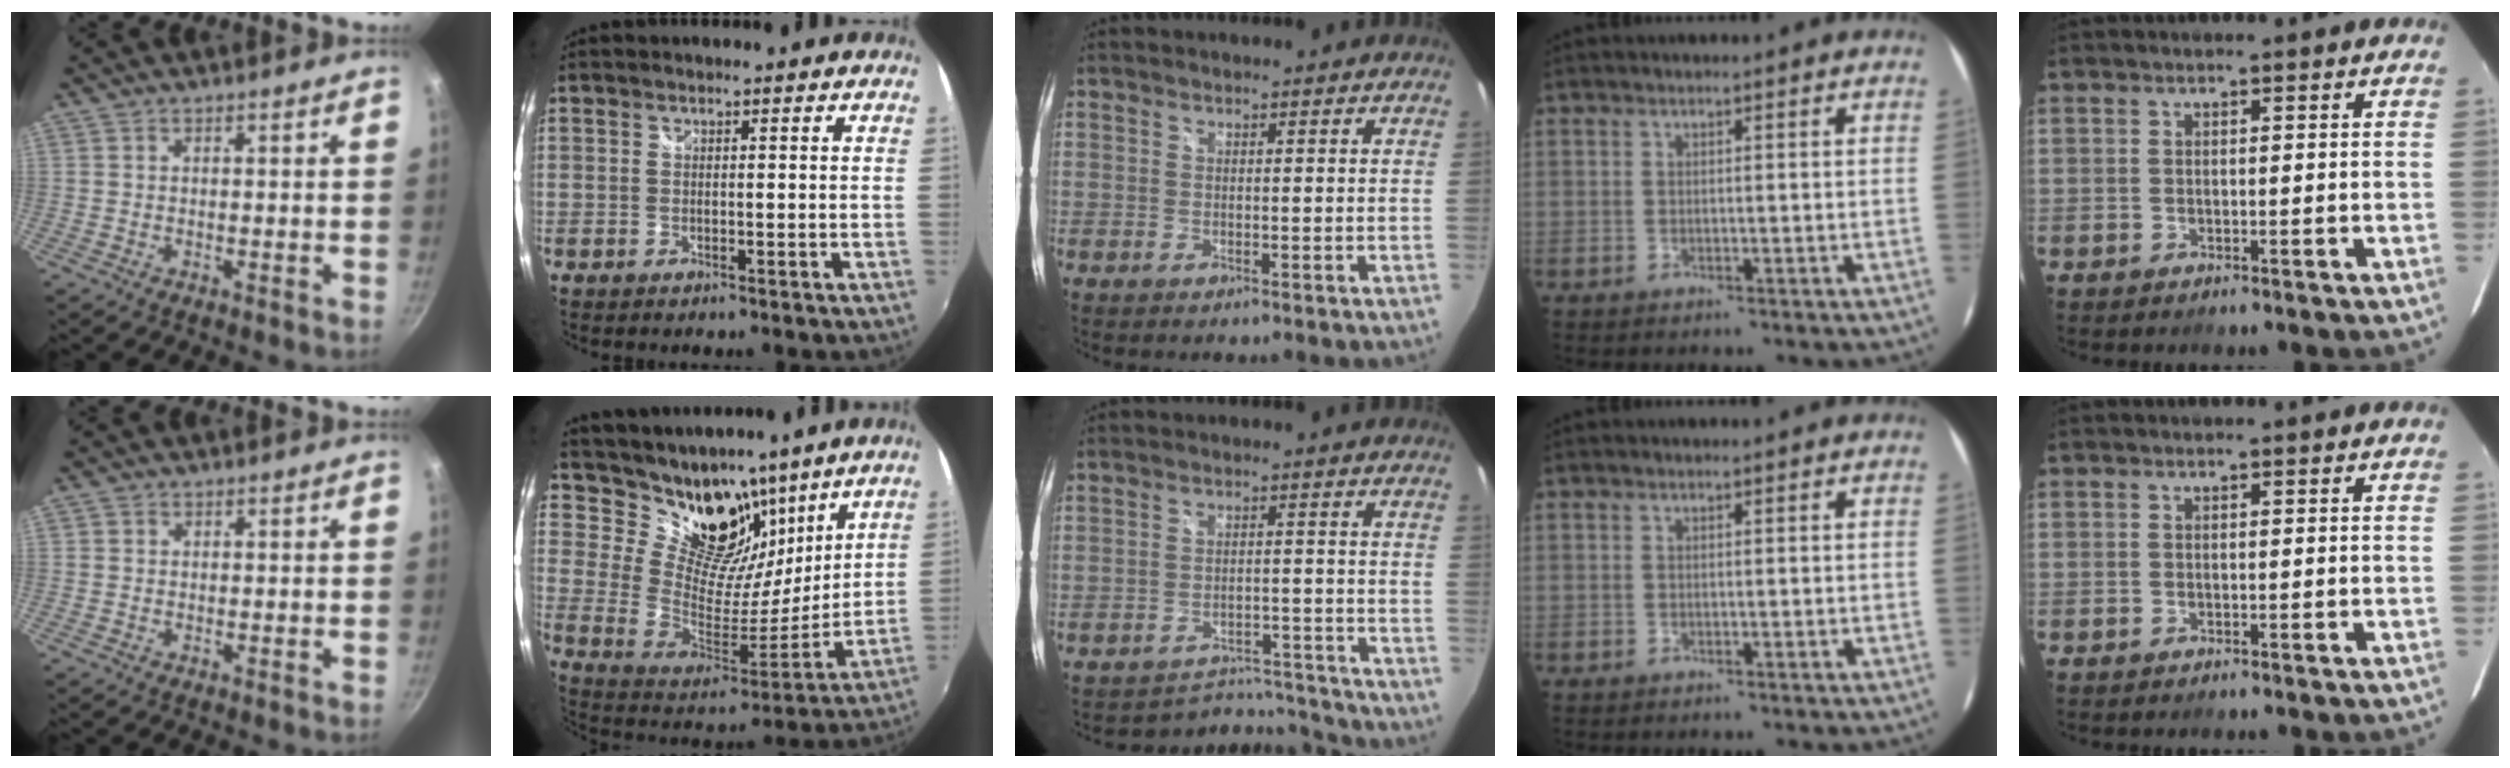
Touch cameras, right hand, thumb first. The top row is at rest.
{"thumb": {"total": 0.7, "force": [0.3, 0.7, 0.1], "torque": [0.001, 0.001, 0.001]}, "index": {"total": 18.4, "force": [13.4, 9.6, 8.3], "torque": [-0.156, -0.008, 0.241]}, "middle": {"total": 10.1, "force": [-9.9, 2.1, -0.2], "torque": [0.000, 0.030, -0.137]}}